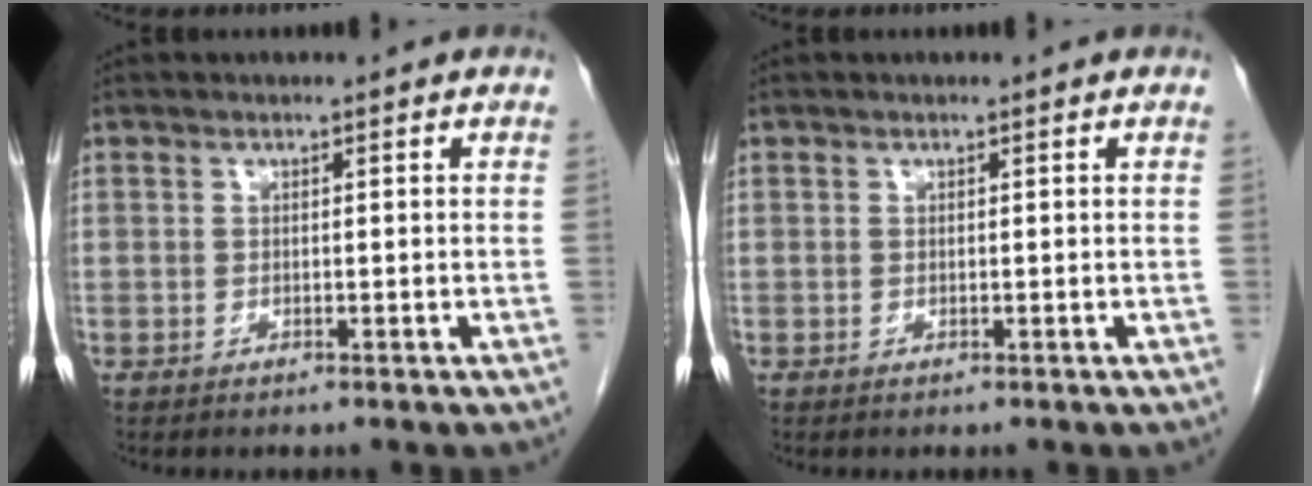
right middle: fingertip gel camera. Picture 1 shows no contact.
{"total": 0.0}